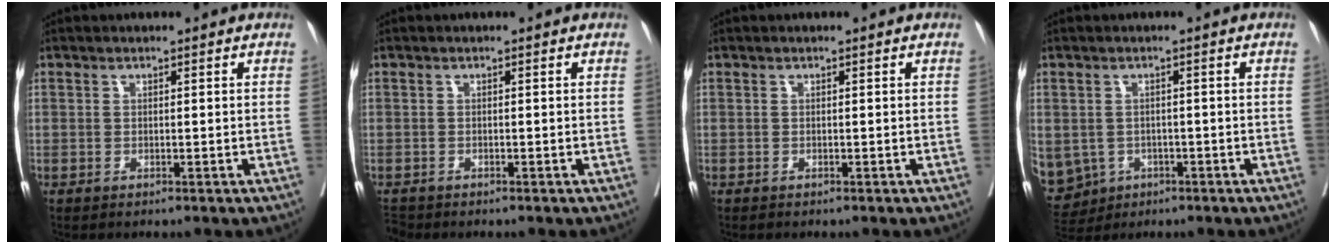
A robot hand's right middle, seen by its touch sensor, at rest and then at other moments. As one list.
[{"total": 1.2, "force": [-1.1, 0.2, -0.1], "torque": [0.000, -0.007, -0.021]}, {"total": 0.0}, {"total": 14.3, "force": [-4.3, 12.8, 4.6], "torque": [-0.160, -0.001, -0.047]}]